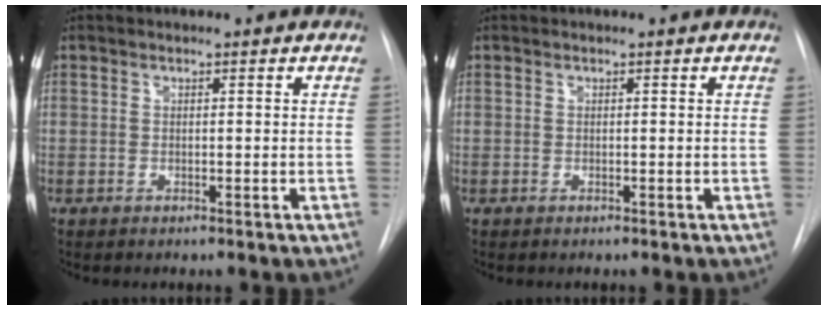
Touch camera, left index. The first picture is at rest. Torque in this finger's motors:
{"motor_torque": [0.00, 0.00, 0.00, 0.00]}